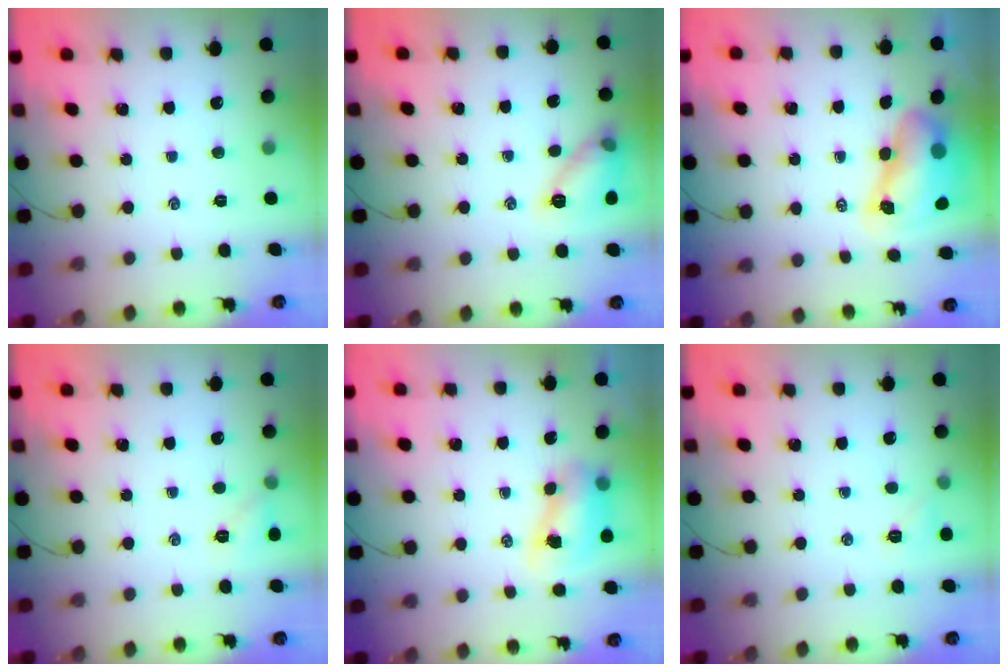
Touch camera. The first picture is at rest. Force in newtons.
{"total": 11.3, "press": 11.2, "slide": 1.1}
{"total": 9.6, "press": 9.2, "slide": 2.8}
{"total": 6.2, "press": 5.9, "slide": 1.8}
{"total": 8.2, "press": 8.1, "slide": 1.0}
{"total": 5.5, "press": 5.4, "slide": 1.2}